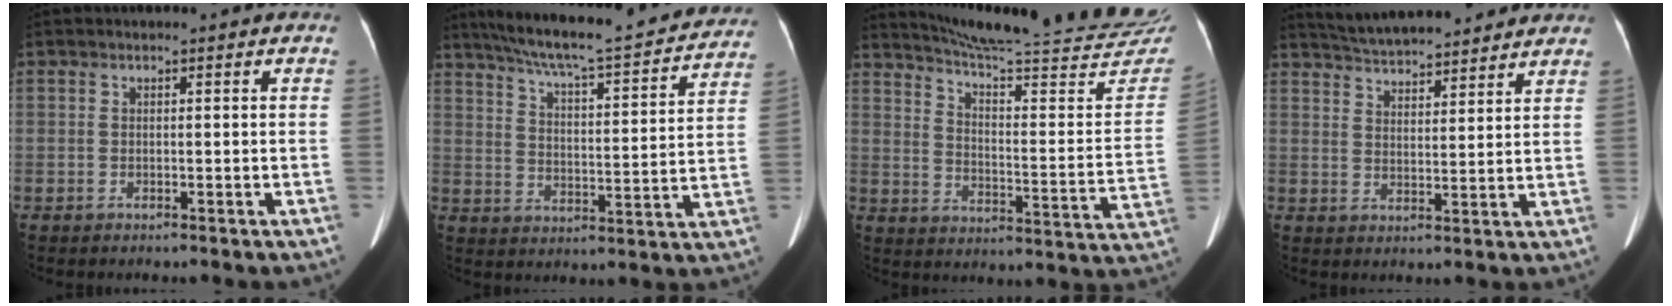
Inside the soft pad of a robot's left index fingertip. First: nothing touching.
{"total": 24.6, "force": [21.8, 2.8, 10.9], "torque": [-0.176, -0.013, 0.290]}
{"total": 29.2, "force": [27.0, 1.0, 11.1], "torque": [-0.169, -0.104, 0.343]}
{"total": 14.8, "force": [13.5, 2.8, 5.5], "torque": [-0.090, 0.032, 0.204]}